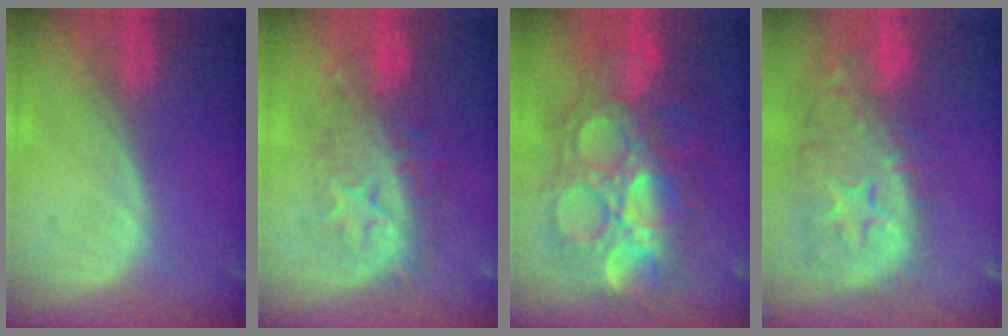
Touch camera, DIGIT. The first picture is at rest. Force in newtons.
{"total": 8.3, "press": 8.0, "slide": 2.2}
{"total": 13.5, "press": 13.4, "slide": 1.5}
{"total": 14.0, "press": 11.3, "slide": 8.3}